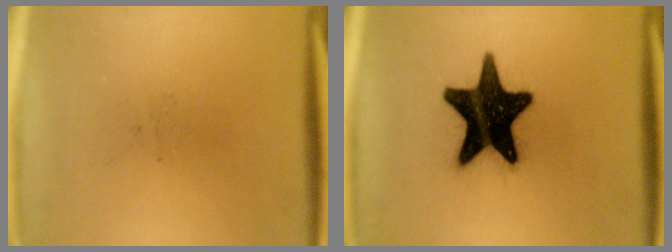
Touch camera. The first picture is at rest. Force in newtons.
{"total": 19.5}